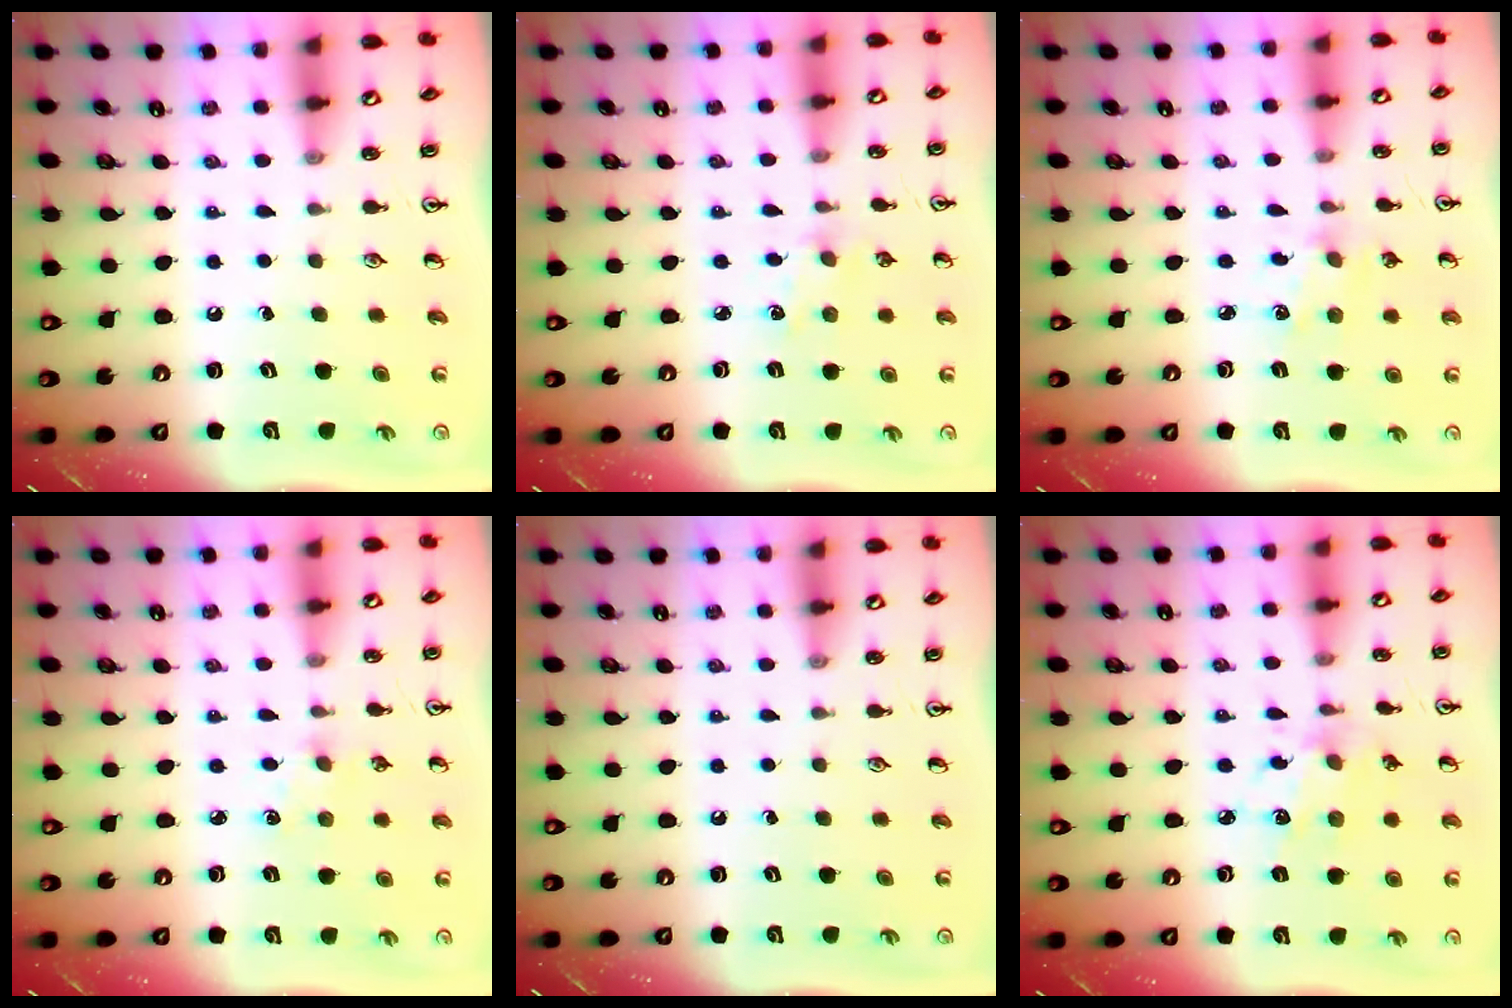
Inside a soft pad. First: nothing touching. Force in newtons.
{"total": 2.6, "press": 2.5, "slide": 0.4}
{"total": 1.7, "press": 1.7, "slide": 0.4}
{"total": 2.2, "press": 2.2, "slide": 0.4}
{"total": 0.0}
{"total": 6.3, "press": 6.3, "slide": 0.4}